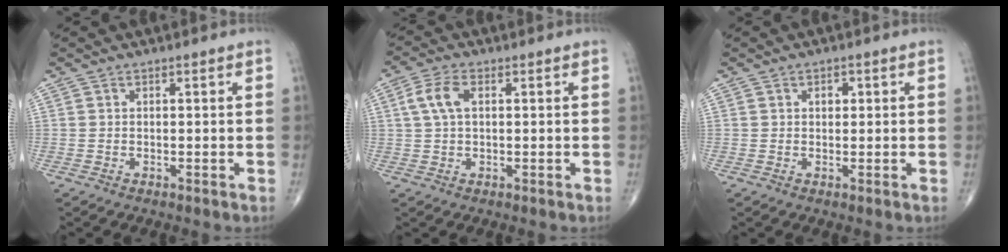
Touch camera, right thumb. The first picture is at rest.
{"total": 5.3, "force": [1.2, 2.9, 4.3], "torque": [-0.100, 0.012, 0.022]}
{"total": 1.4, "force": [0.4, 1.1, 0.9], "torque": [-0.002, 0.000, 0.003]}